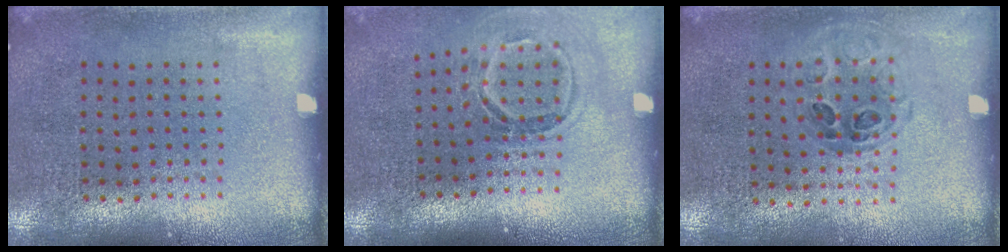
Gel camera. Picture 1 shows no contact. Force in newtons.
{"total": 1.6, "press": 1.1, "slide": 1.1}
{"total": 1.0, "press": 0.8, "slide": 0.5}